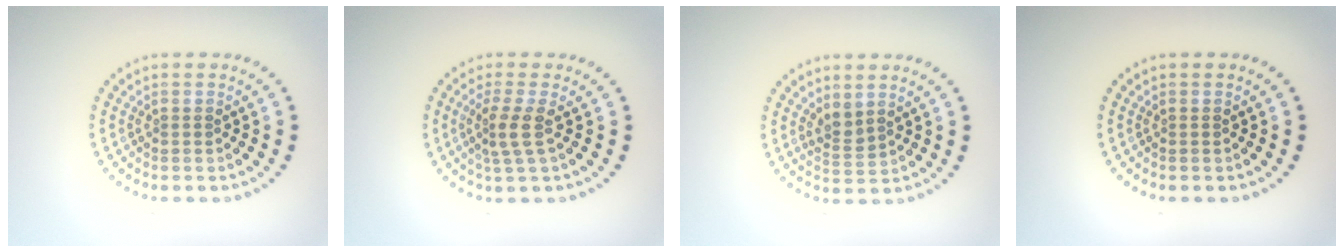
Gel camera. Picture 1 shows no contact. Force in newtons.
{"total": 2.3, "press": 1.6, "slide": 1.6}
{"total": 1.7, "press": 1.4, "slide": 1.0}
{"total": 0.0}